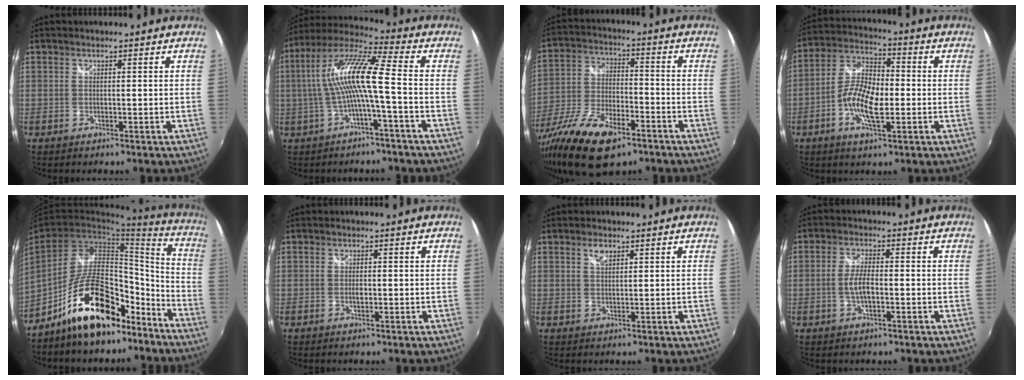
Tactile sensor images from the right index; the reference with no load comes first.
{"total": 12.4, "force": [-1.5, 0.5, 12.3], "torque": [-0.236, 0.014, -0.025]}
{"total": 18.4, "force": [-11.2, 7.3, 12.6], "torque": [-0.263, -0.048, -0.202]}
{"total": 10.6, "force": [-2.5, 4.5, 9.3], "torque": [-0.193, 0.010, -0.052]}
{"total": 19.1, "force": [-13.4, 8.4, 10.7], "torque": [-0.177, 0.052, -0.194]}
{"total": 1.1, "force": [-0.2, 0.6, 0.9], "torque": [-0.016, 0.000, -0.005]}
{"total": 2.2, "force": [1.3, 1.1, 1.4], "torque": [-0.023, 0.004, 0.022]}
{"total": 4.1, "force": [-1.1, 1.2, 3.8], "torque": [-0.078, 0.001, -0.020]}